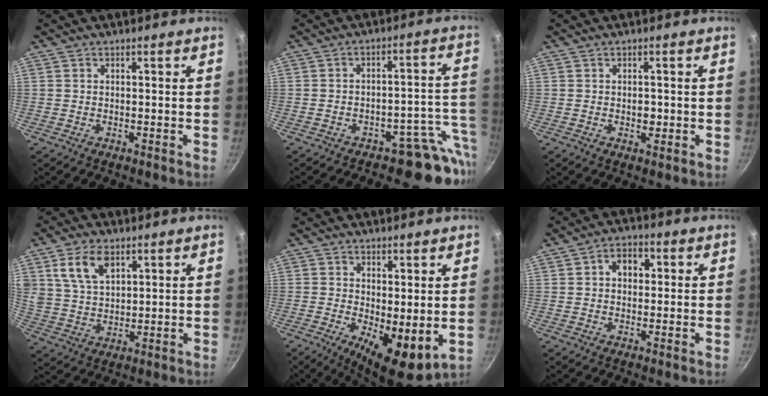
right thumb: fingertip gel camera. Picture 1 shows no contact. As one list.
[{"total": 9.7, "force": [-5.9, 5.8, 5.1], "torque": [0.011, 0.060, -0.073]}, {"total": 1.8, "force": [-0.2, 1.2, 1.2], "torque": [-0.008, -0.003, -0.003]}, {"total": 9.2, "force": [4.5, 5.5, 5.9], "torque": [-0.100, -0.015, 0.090]}, {"total": 8.8, "force": [0.0, 3.5, 8.1], "torque": [-0.107, -0.019, 0.007]}, {"total": 5.2, "force": [1.0, 3.9, 3.3], "torque": [-0.024, 0.011, 0.007]}]